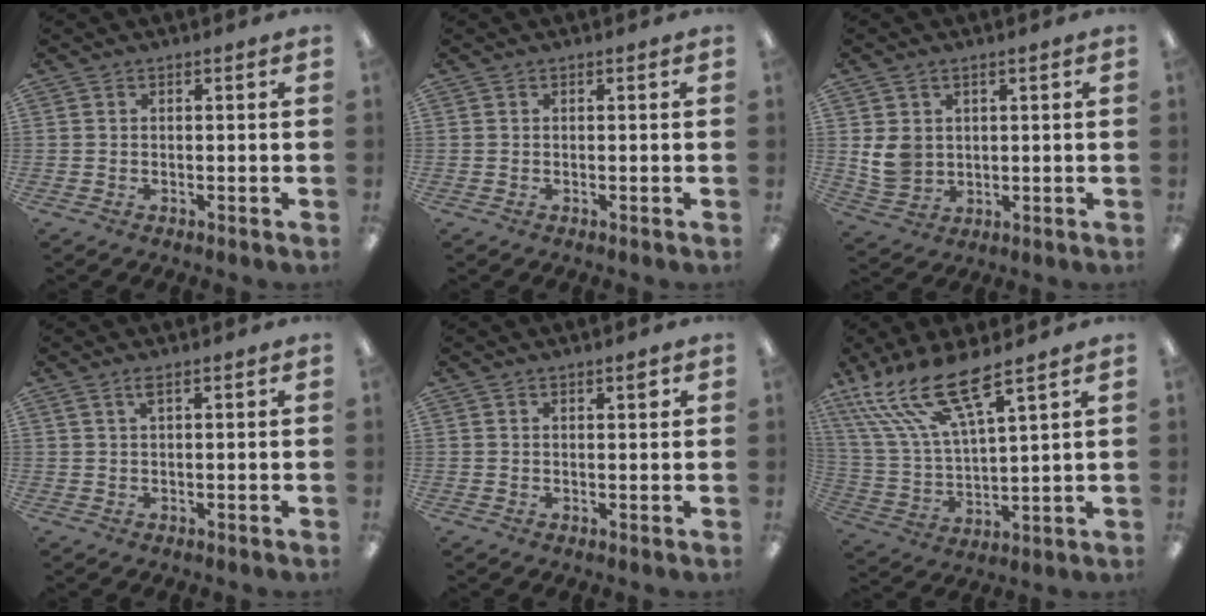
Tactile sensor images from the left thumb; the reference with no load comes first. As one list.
[{"total": 0.0}, {"total": 6.6, "force": [2.0, 5.4, 3.2], "torque": [-0.064, 0.000, 0.039]}, {"total": 2.2, "force": [1.2, 0.4, 1.8], "torque": [-0.039, 0.004, 0.020]}, {"total": 1.9, "force": [1.3, 0.4, 1.2], "torque": [-0.011, -0.006, 0.020]}, {"total": 17.5, "force": [12.3, 4.5, 11.6], "torque": [-0.255, -0.068, 0.216]}]